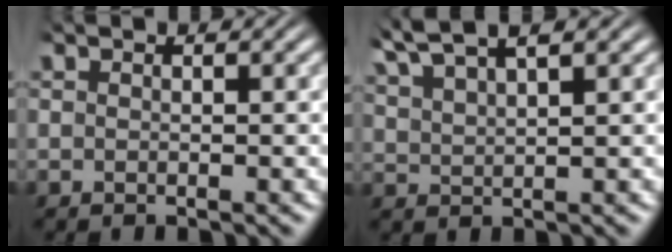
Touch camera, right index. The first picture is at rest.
{"total": 4.7, "force": [3.5, 2.1, 2.4], "torque": [-0.061, 0.007, 0.059]}